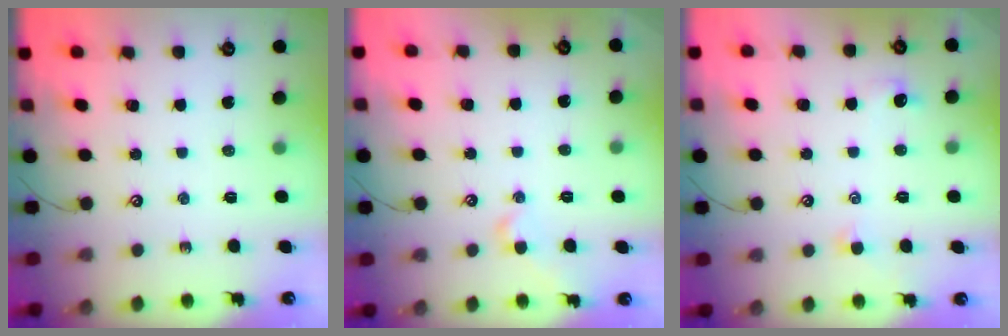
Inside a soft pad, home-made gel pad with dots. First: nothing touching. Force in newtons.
{"total": 0.8, "press": 0.7, "slide": 0.5}
{"total": 1.0, "press": 0.7, "slide": 0.7}